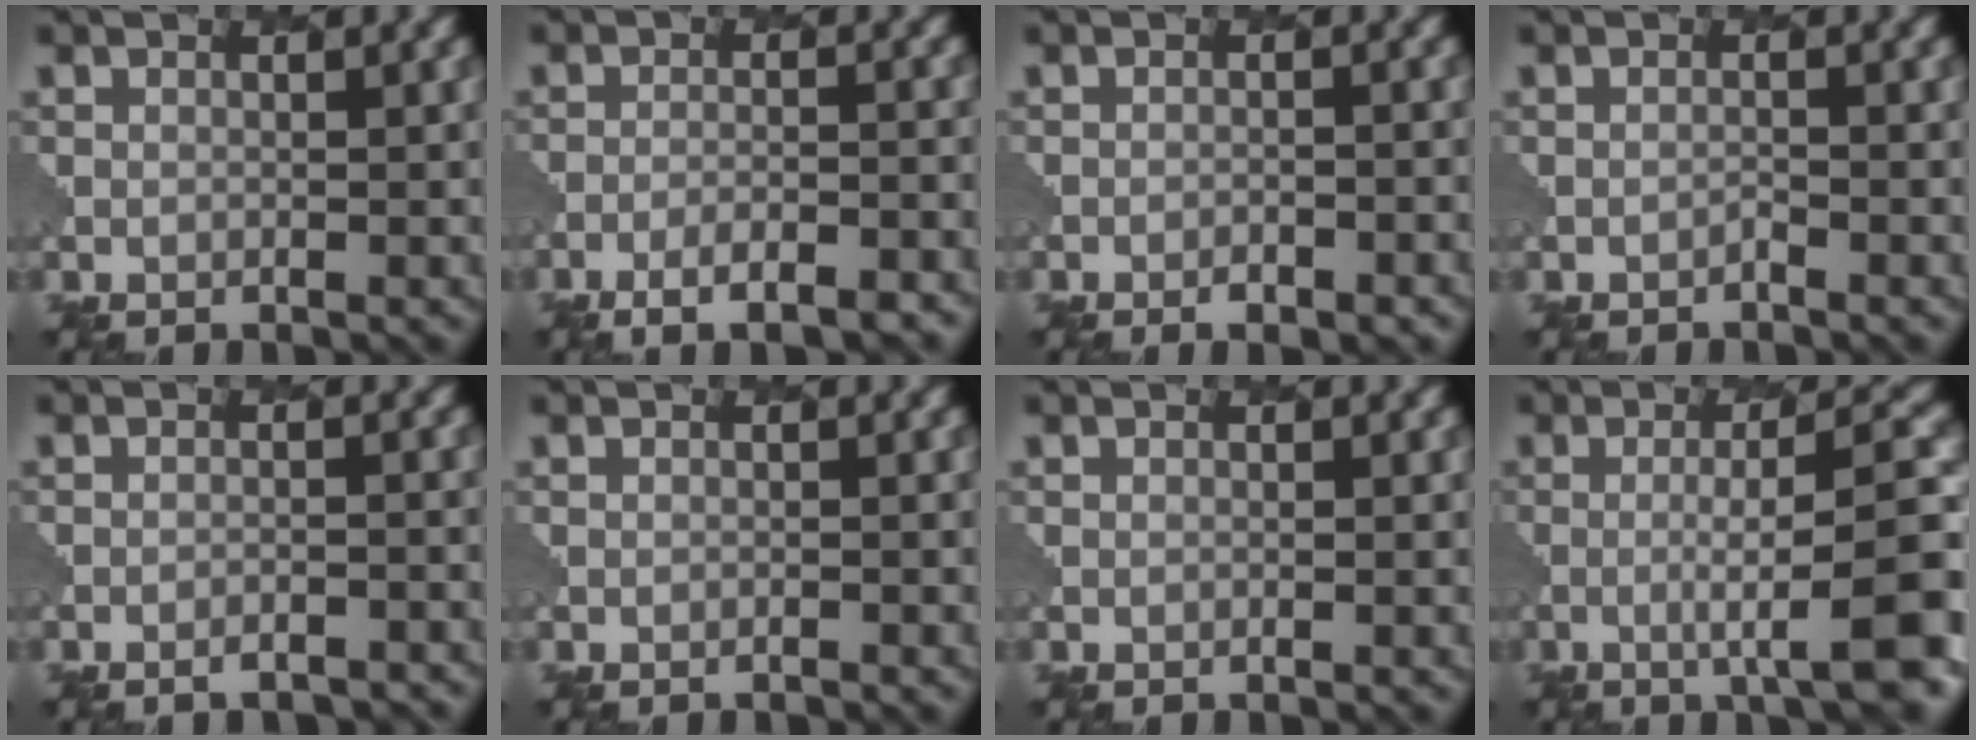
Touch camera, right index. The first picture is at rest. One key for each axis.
{"total": 5.1, "fx": -3.7, "fy": 1.1, "fz": 3.3, "tx": -0.057, "ty": -0.007, "tz": -0.061}
{"total": 2.1, "fx": -1.6, "fy": 0.6, "fz": 1.2, "tx": -0.023, "ty": 0.009, "tz": -0.025}
{"total": 0.0}
{"total": 3.6, "fx": -3.3, "fy": 0.8, "fz": 1.0, "tx": -0.006, "ty": 0.013, "tz": -0.043}
{"total": 0.6, "fx": -0.6, "fy": 0.1, "fz": 0.2, "tx": 0.005, "ty": 0.001, "tz": -0.012}
{"total": 0.0}
{"total": 8.5, "fx": -2.1, "fy": 1.3, "fz": 8.2, "tx": -0.107, "ty": 0.015, "tz": -0.044}